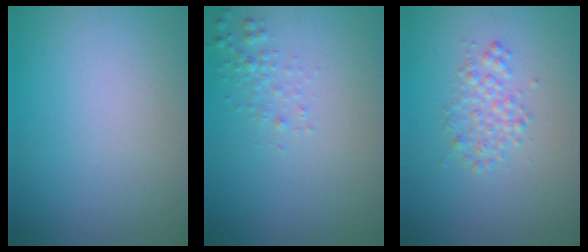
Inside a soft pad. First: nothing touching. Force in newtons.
{"total": 1.1, "press": 1.1, "slide": 0.1}
{"total": 2.0, "press": 2.0, "slide": 0.0}